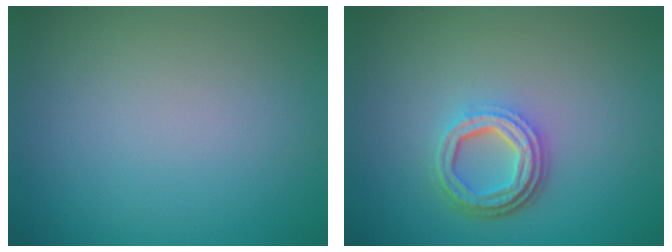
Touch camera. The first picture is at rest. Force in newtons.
{"total": 4.1, "press": 3.2, "slide": 2.7}